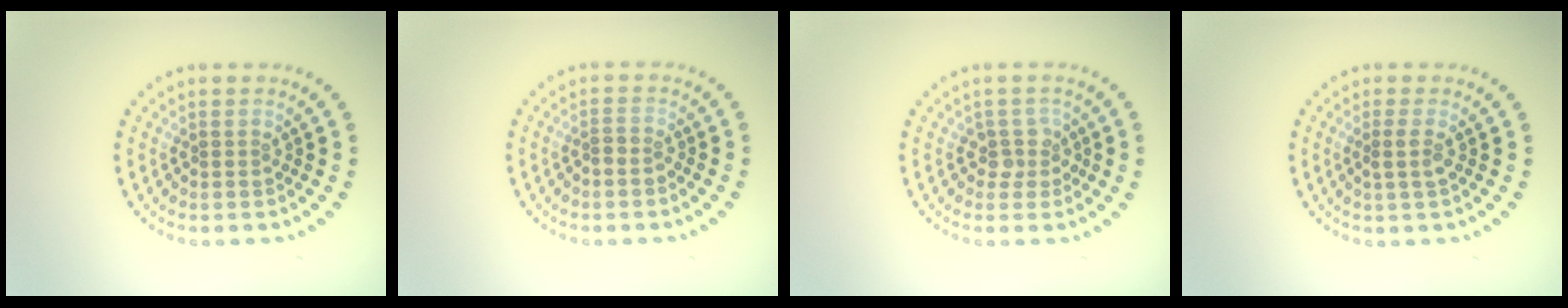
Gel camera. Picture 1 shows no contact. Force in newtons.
{"total": 0.9, "press": 0.6, "slide": 0.7}
{"total": 1.8, "press": 1.3, "slide": 1.2}
{"total": 1.3, "press": 1.1, "slide": 0.7}